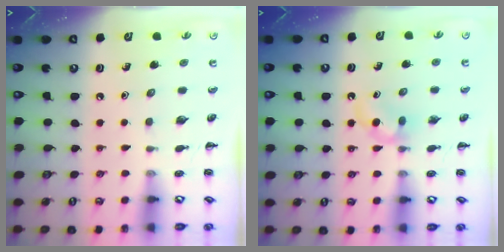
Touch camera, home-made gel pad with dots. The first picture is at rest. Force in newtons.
{"total": 4.0, "press": 3.6, "slide": 1.7}